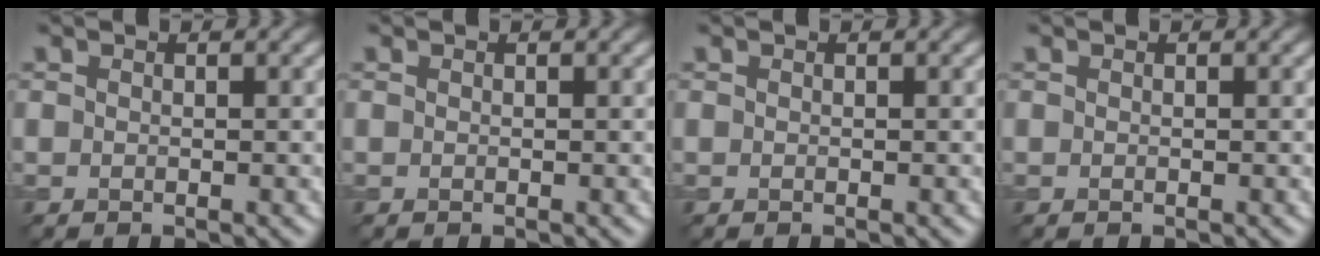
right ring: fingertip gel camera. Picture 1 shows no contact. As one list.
[{"total": 0.0}, {"total": 0.0}, {"total": 0.0}]